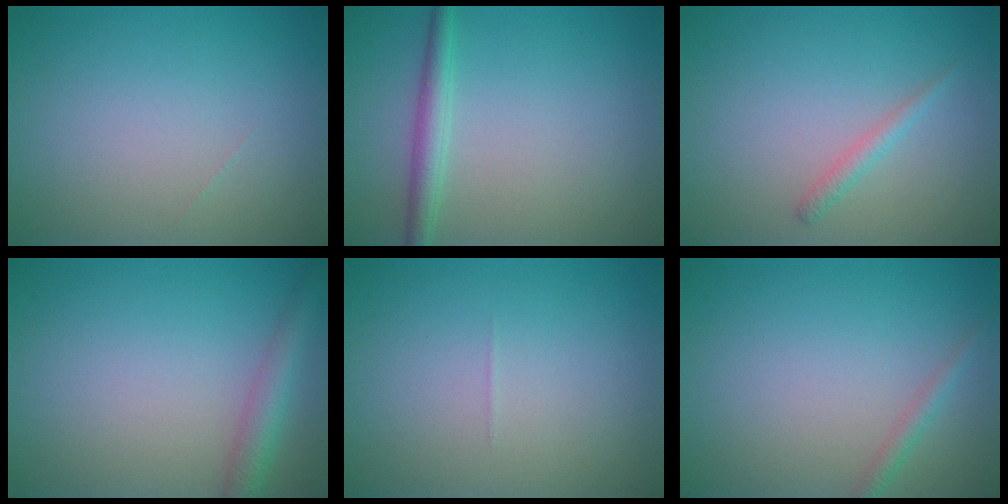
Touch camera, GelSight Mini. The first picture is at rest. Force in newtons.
{"total": 2.3, "press": 2.3, "slide": 0.0}
{"total": 1.2, "press": 1.2, "slide": 0.1}
{"total": 3.0, "press": 3.0, "slide": 0.1}
{"total": 0.0}
{"total": 1.2, "press": 1.2, "slide": 0.1}